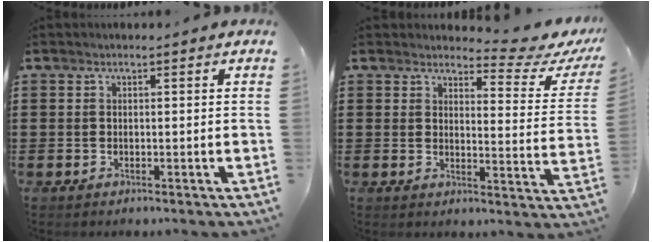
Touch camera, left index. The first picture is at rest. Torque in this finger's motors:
{"motor_torque": [0.05, 0.01, 0.01, -0.02]}